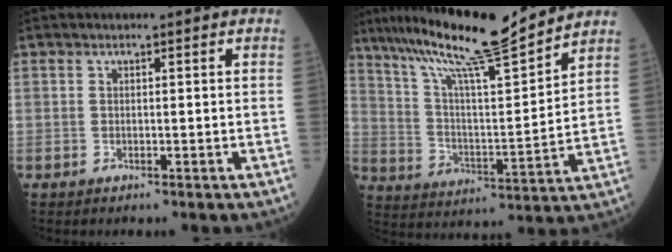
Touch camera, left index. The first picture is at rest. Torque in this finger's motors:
{"motor_torque": [1.06, -1.07, 0.53, 0.16]}